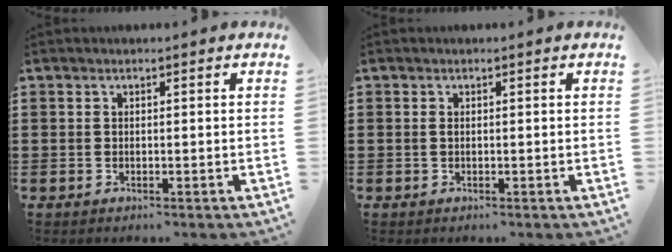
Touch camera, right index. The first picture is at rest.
{"total": 0.0}